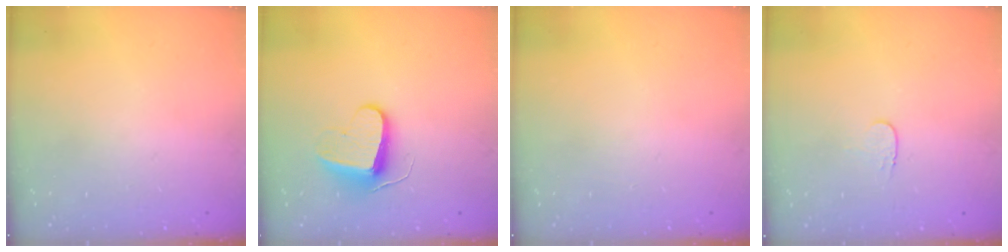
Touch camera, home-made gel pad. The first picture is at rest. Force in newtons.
{"total": 8.5, "press": 8.5, "slide": 0.3}
{"total": 0.0}
{"total": 3.7, "press": 3.7, "slide": 0.4}